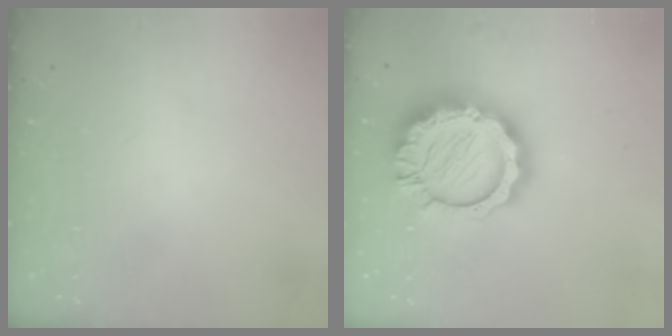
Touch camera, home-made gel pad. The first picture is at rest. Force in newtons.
{"total": 20.5, "press": 20.4, "slide": 1.8}